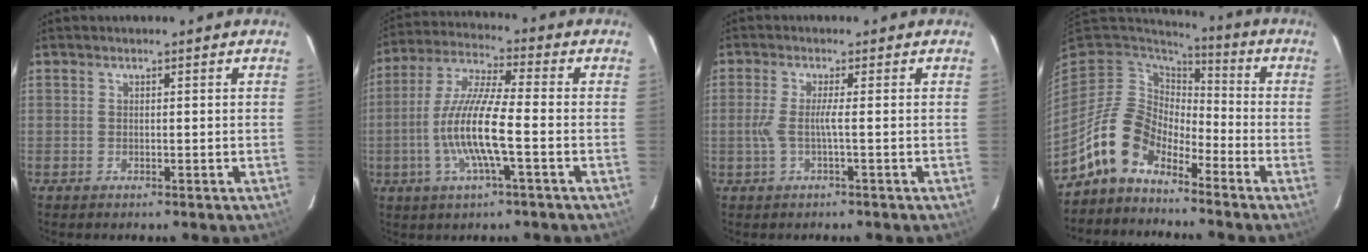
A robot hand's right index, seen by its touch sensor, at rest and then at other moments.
{"total": 12.5, "force": [-3.2, 1.4, 12.0], "torque": [-0.247, -0.002, -0.064]}
{"total": 3.2, "force": [-0.7, -0.5, 3.1], "torque": [-0.074, -0.002, -0.013]}
{"total": 11.3, "force": [-8.0, 6.4, 4.8], "torque": [-0.101, 0.022, -0.159]}